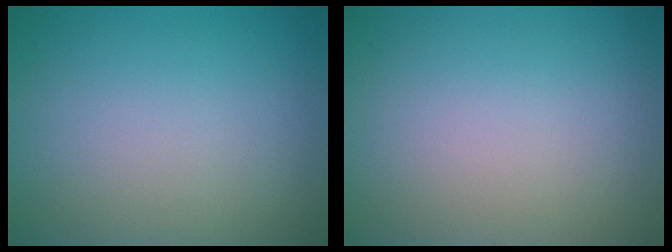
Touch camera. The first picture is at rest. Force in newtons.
{"total": 0.0}